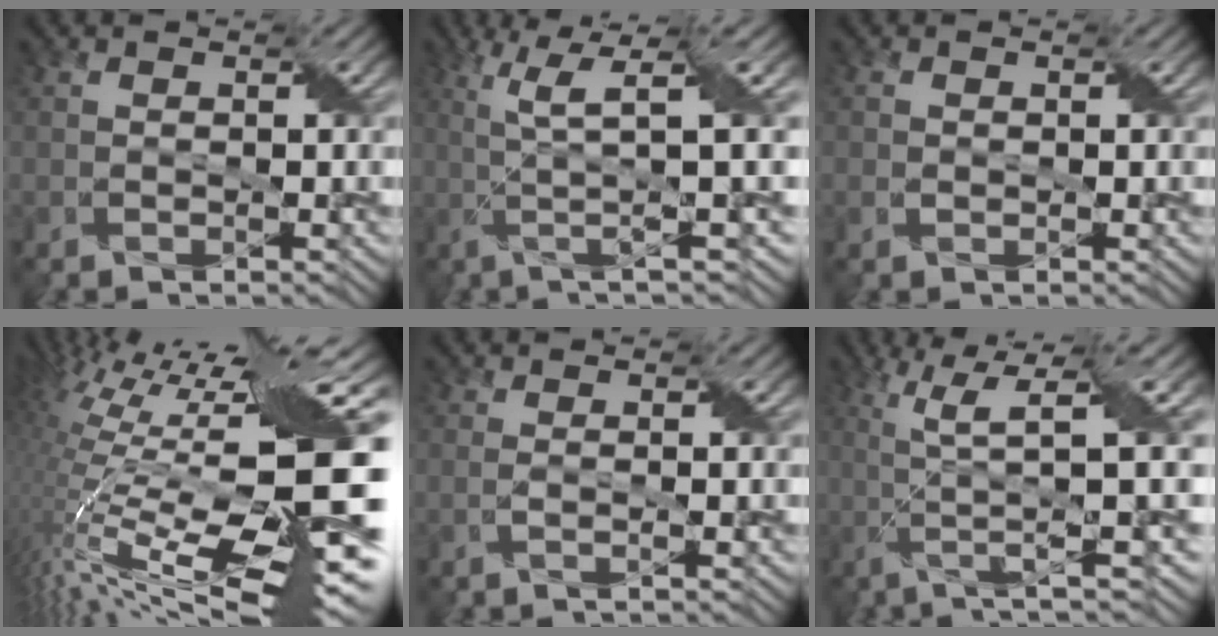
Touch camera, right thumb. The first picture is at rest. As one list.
[{"total": 8.7, "force": [0.7, 1.0, 8.6], "torque": [-0.156, 0.011, 0.017]}, {"total": 1.1, "force": [-0.1, 1.0, 0.4], "torque": [-0.005, -0.007, 0.006]}, {"total": 16.1, "force": [-0.7, 4.1, 15.6], "torque": [-0.281, 0.005, -0.008]}, {"total": 0.8, "force": [0.0, 0.2, 0.8], "torque": [-0.016, 0.000, -0.004]}, {"total": 10.3, "force": [0.5, 1.5, 10.2], "torque": [-0.178, 0.017, 0.017]}]